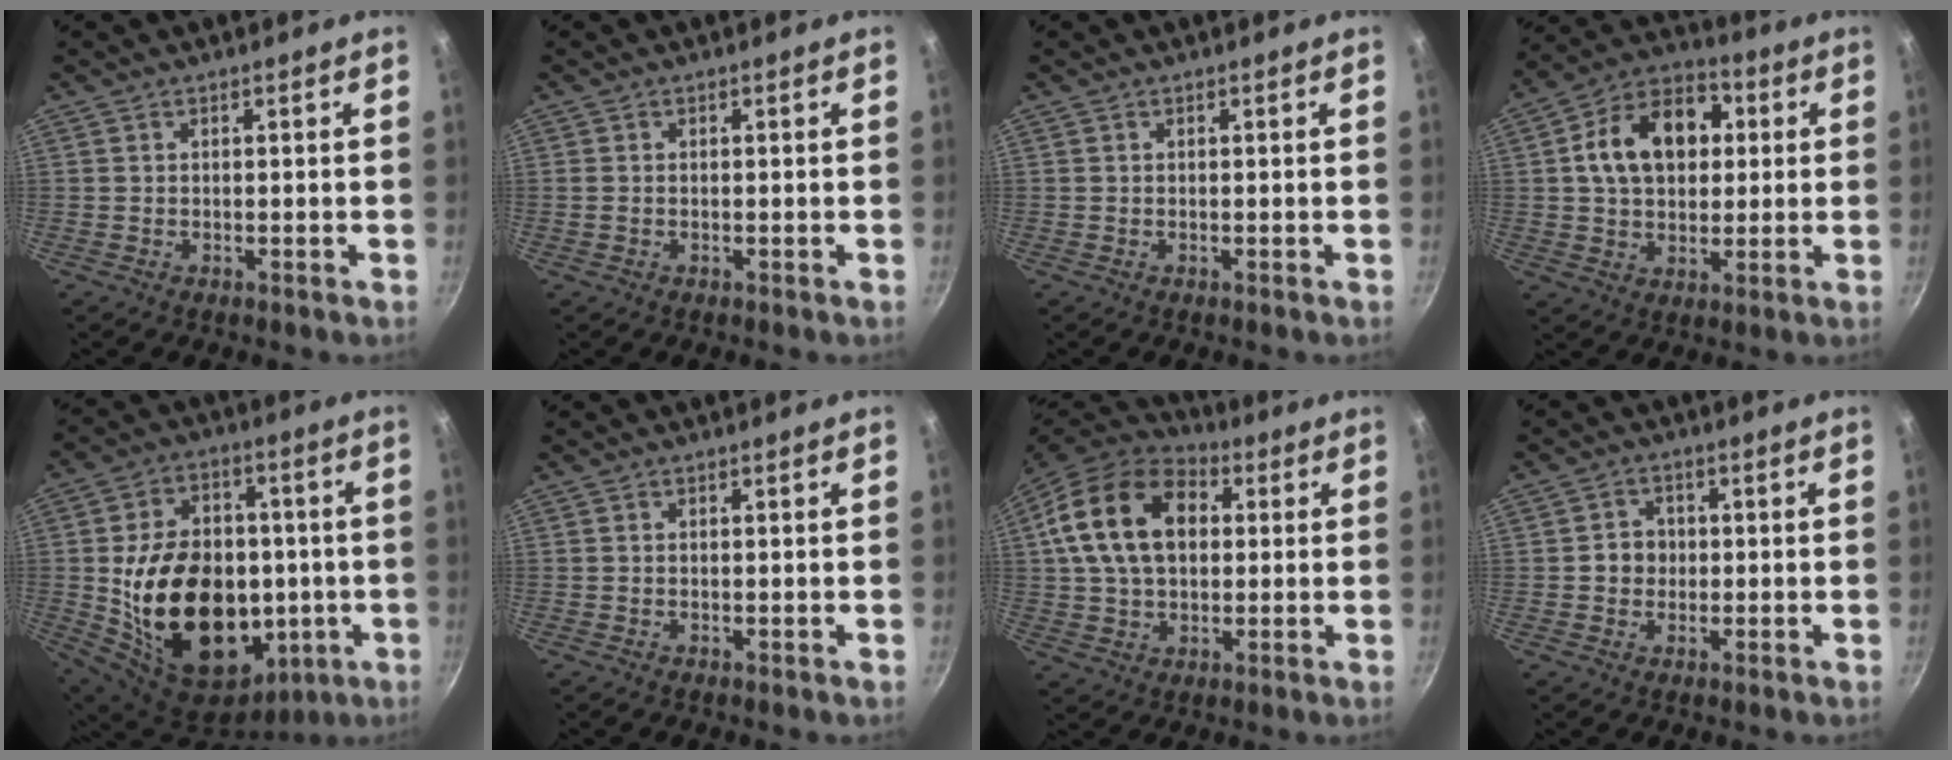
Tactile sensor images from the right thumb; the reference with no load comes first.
{"total": 0.8, "force": [-0.1, 0.6, 0.5], "torque": [-0.010, 0.002, -0.001]}
{"total": 0.0}
{"total": 16.2, "force": [3.0, 11.6, 10.9], "torque": [-0.148, 0.023, 0.034]}
{"total": 27.7, "force": [-2.4, 19.4, 19.6], "torque": [-0.314, 0.020, -0.016]}
{"total": 0.0}
{"total": 18.3, "force": [3.9, 12.5, 12.8], "torque": [-0.207, 0.016, 0.056]}
{"total": 4.0, "force": [-0.1, 3.6, 1.6], "torque": [0.000, 0.007, -0.007]}